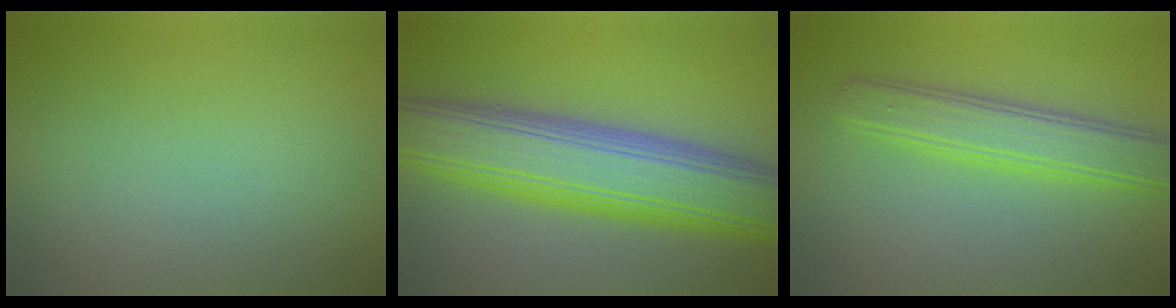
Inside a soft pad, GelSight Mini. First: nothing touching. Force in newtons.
{"total": 11.0, "press": 11.0, "slide": 0.6}
{"total": 4.5, "press": 4.5, "slide": 0.1}